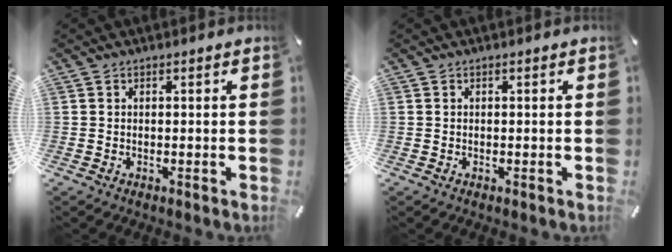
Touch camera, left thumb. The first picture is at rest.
{"total": 0.0}